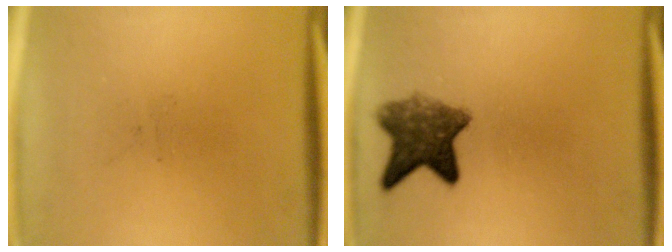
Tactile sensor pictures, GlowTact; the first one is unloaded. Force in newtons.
{"total": 7.3}